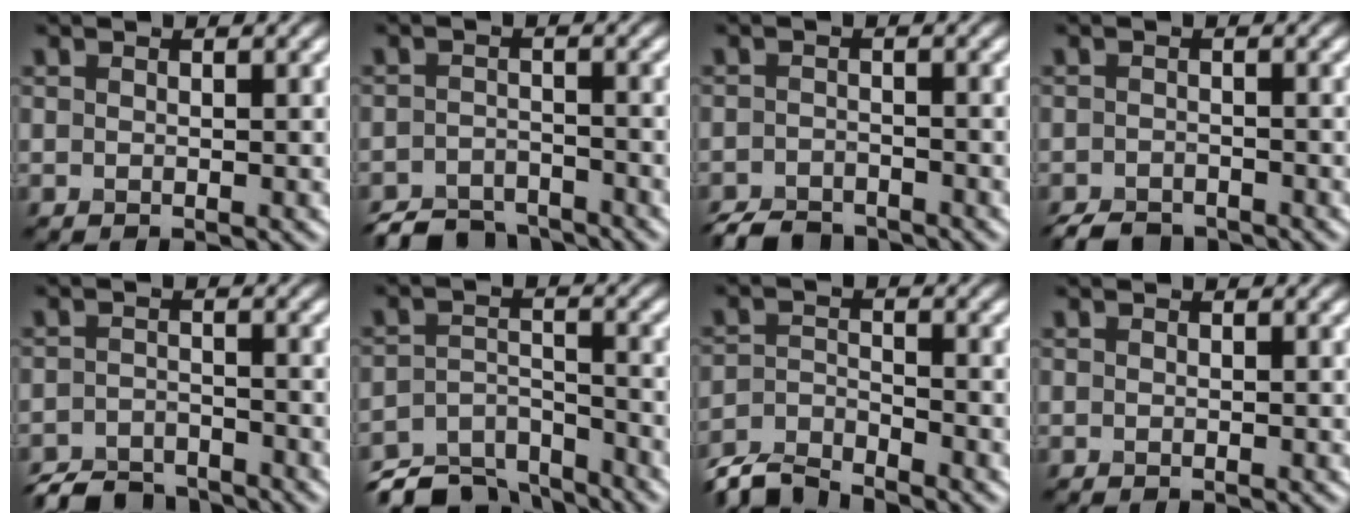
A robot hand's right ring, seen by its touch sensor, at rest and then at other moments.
{"total": 4.7, "force": [-4.3, 1.4, 1.0], "torque": [-0.013, -0.006, -0.080]}
{"total": 3.7, "force": [-3.4, 1.1, 0.9], "torque": [-0.011, -0.006, -0.065]}
{"total": 3.1, "force": [-2.8, 1.0, 0.8], "torque": [-0.010, -0.005, -0.051]}
{"total": 4.6, "force": [-4.2, 1.3, 1.1], "torque": [-0.014, -0.007, -0.081]}
{"total": 7.7, "force": [-6.8, 2.7, 2.4], "torque": [-0.048, -0.017, -0.117]}
{"total": 4.6, "force": [-4.4, 0.8, 1.2], "torque": [-0.026, -0.007, -0.094]}
{"total": 0.0}